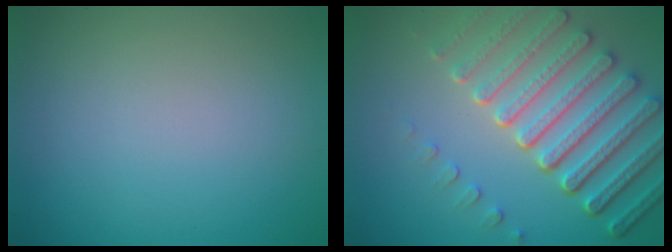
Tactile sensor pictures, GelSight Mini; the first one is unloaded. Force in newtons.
{"total": 7.7, "press": 5.8, "slide": 5.0}